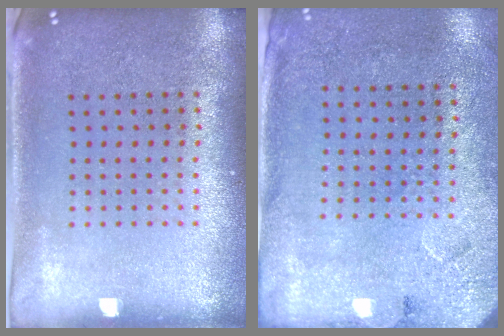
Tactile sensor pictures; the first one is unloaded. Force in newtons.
{"total": 2.7, "press": 2.2, "slide": 1.6}